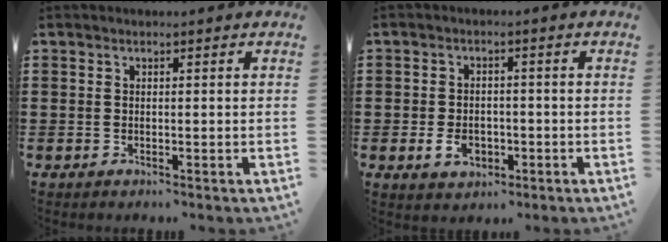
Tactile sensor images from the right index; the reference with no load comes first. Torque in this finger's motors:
{"motor_torque": [1.07, 1.07, 0.08, 0.04]}